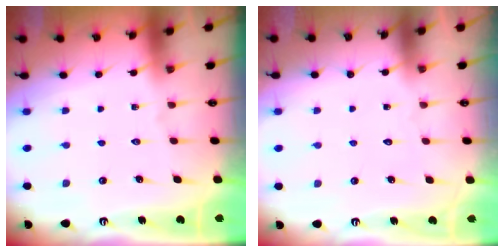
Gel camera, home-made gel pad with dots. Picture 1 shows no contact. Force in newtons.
{"total": 1.5, "press": 1.5, "slide": 0.1}